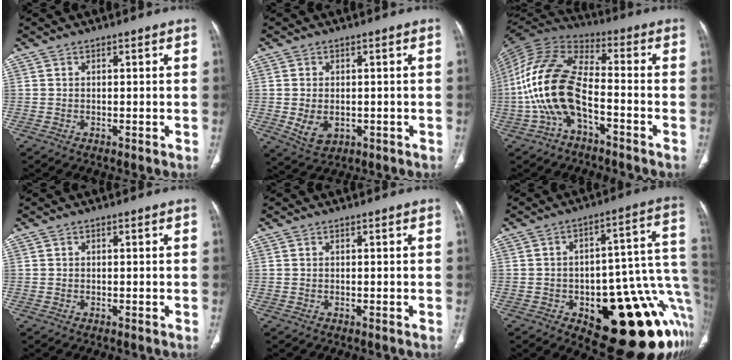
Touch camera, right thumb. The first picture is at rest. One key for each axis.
{"total": 5.3, "fx": -0.8, "fy": 3.8, "fz": 3.6, "tx": -0.060, "ty": -0.004, "tz": 0.002}
{"total": 16.4, "fx": -4.8, "fy": 8.3, "fz": 13.3, "tx": -0.280, "ty": 0.049, "tz": -0.093}
{"total": 0.0}
{"total": 0.0}
{"total": 26.6, "fx": -8.9, "fy": 11.4, "fz": 22.3, "tx": -0.191, "ty": 0.054, "tz": -0.105}